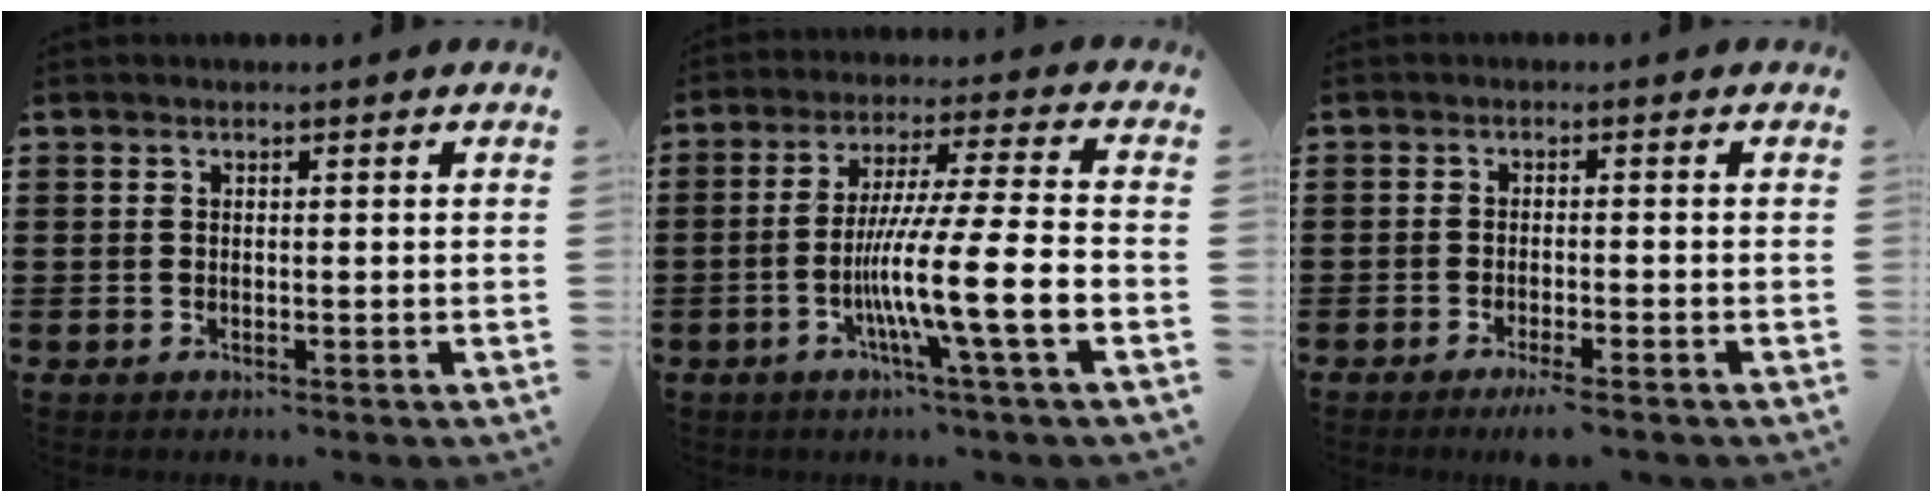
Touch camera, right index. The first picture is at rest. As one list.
[{"total": 12.3, "force": [-4.0, 0.1, 11.7], "torque": [-0.215, -0.011, -0.077]}, {"total": 2.2, "force": [-1.8, -0.3, 1.3], "torque": [-0.029, -0.006, -0.034]}]